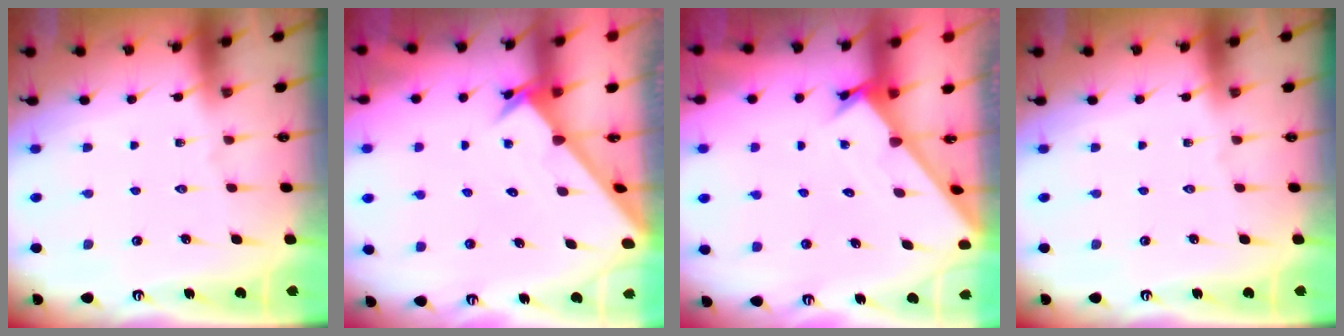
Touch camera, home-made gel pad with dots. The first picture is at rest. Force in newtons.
{"total": 2.7, "press": 2.7, "slide": 0.2}
{"total": 1.7, "press": 1.7, "slide": 0.1}
{"total": 0.0}